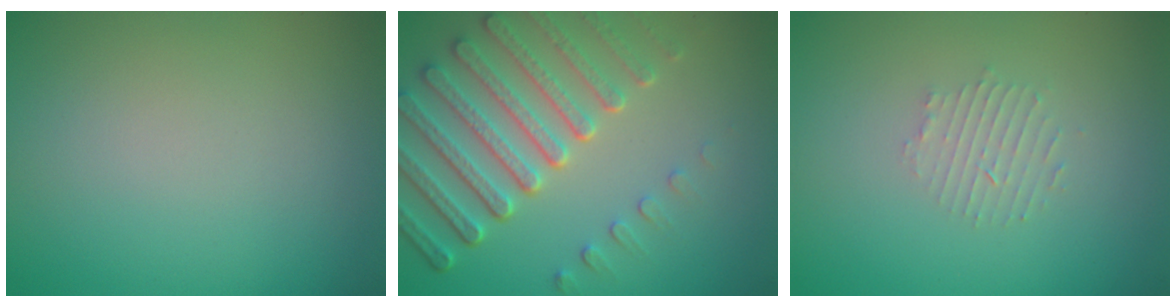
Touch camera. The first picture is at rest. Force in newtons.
{"total": 7.0, "press": 5.3, "slide": 4.5}
{"total": 1.6, "press": 1.5, "slide": 0.3}